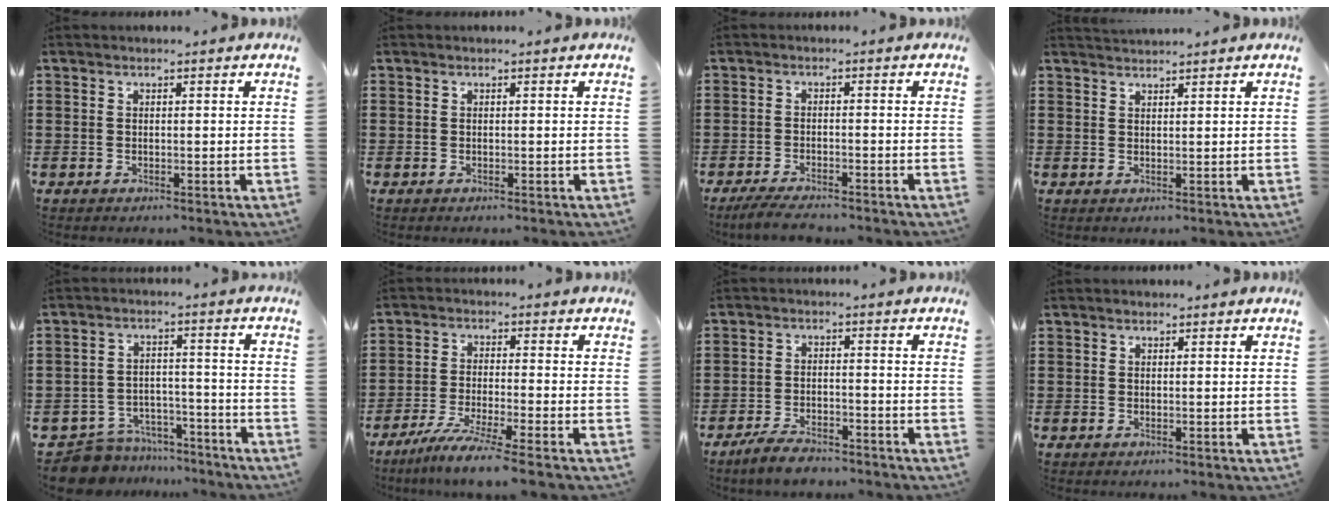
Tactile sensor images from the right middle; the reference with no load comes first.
{"total": 0.0}
{"total": 3.3, "force": [-3.0, 0.3, 1.2], "torque": [-0.034, -0.006, -0.063]}
{"total": 1.6, "force": [1.6, 0.0, 0.0], "torque": [-0.003, 0.001, 0.030]}
{"total": 7.2, "force": [-7.0, 1.5, 0.6], "torque": [-0.024, 0.013, -0.144]}
{"total": 5.4, "force": [-4.6, -0.6, 2.8], "torque": [-0.063, -0.023, -0.090]}
{"total": 4.2, "force": [-3.8, 0.9, 1.5], "torque": [-0.032, 0.004, -0.078]}
{"total": 0.0}